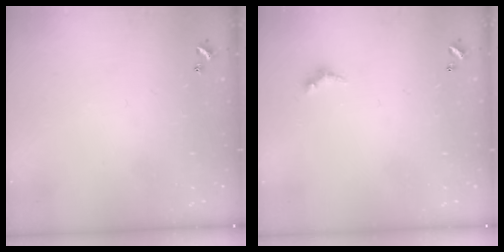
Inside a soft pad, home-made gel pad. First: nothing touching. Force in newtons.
{"total": 2.6, "press": 2.5, "slide": 0.6}